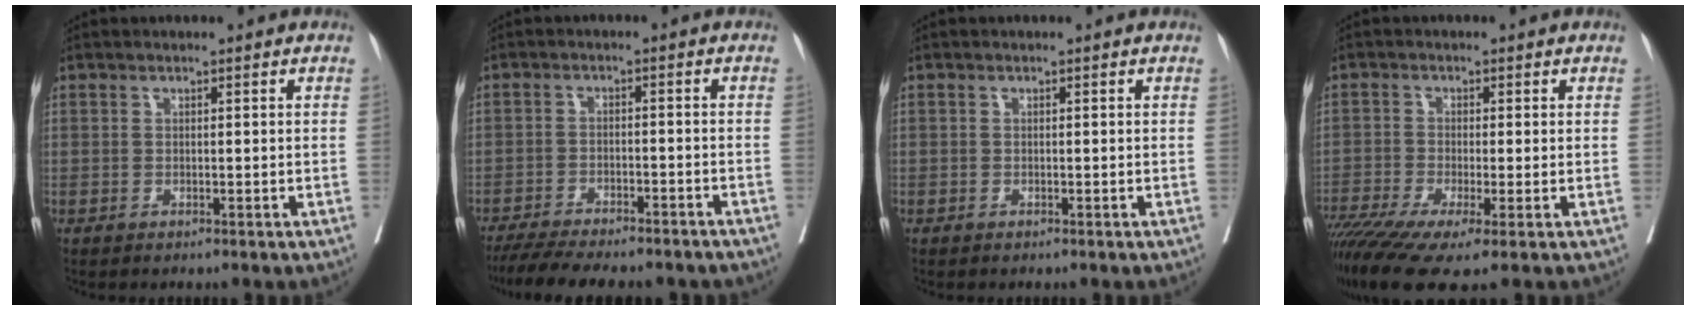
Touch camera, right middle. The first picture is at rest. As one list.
[{"total": 16.1, "force": [-14.1, 3.3, 7.0], "torque": [-0.131, -0.016, -0.192]}, {"total": 0.9, "force": [-0.2, 0.8, -0.1], "torque": [0.002, 0.006, -0.008]}, {"total": 10.4, "force": [-7.0, 1.2, 7.6], "torque": [-0.139, -0.017, -0.121]}]